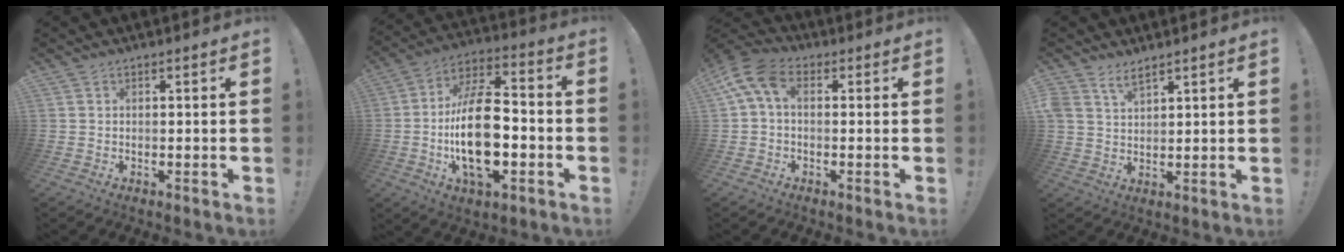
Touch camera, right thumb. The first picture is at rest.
{"total": 21.8, "force": [-4.1, 11.0, 18.4], "torque": [-0.354, 0.010, -0.070]}
{"total": 8.8, "force": [2.1, 5.1, 6.8], "torque": [-0.147, -0.002, 0.043]}
{"total": 4.7, "force": [3.7, 1.8, 2.2], "torque": [-0.052, -0.014, 0.071]}